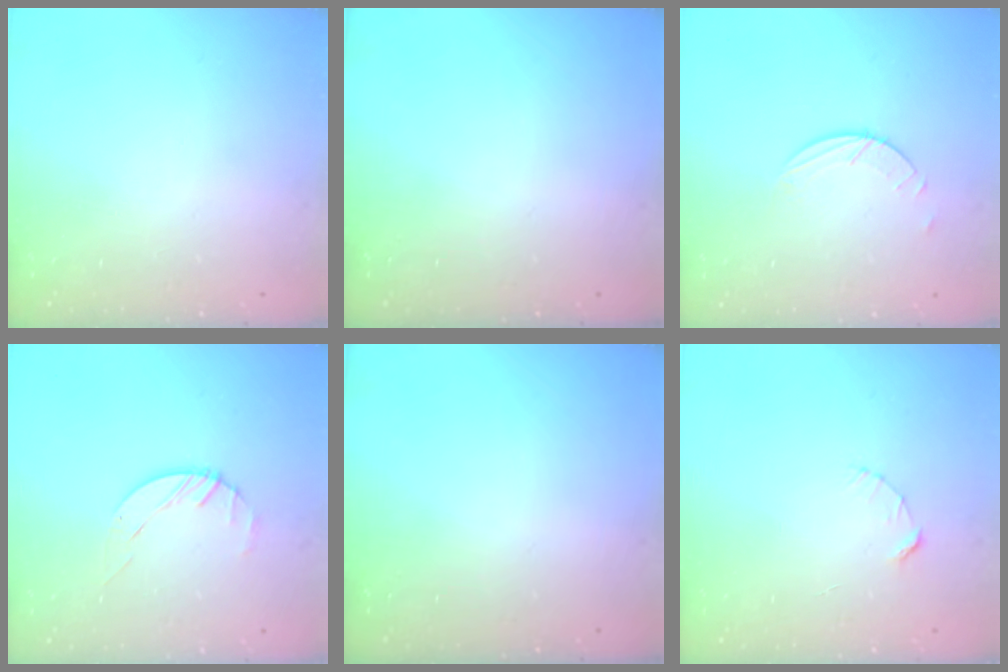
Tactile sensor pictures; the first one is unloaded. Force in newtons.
{"total": 0.0}
{"total": 1.7, "press": 1.7, "slide": 0.2}
{"total": 1.4, "press": 1.4, "slide": 0.2}
{"total": 0.0}
{"total": 2.7, "press": 2.7, "slide": 0.3}